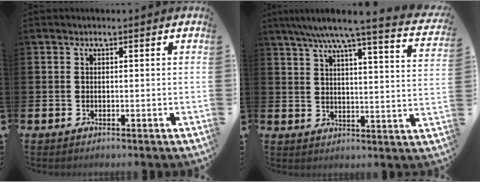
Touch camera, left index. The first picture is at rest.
{"total": 6.7, "force": [5.7, 0.1, 3.5], "torque": [-0.083, -0.039, 0.090]}